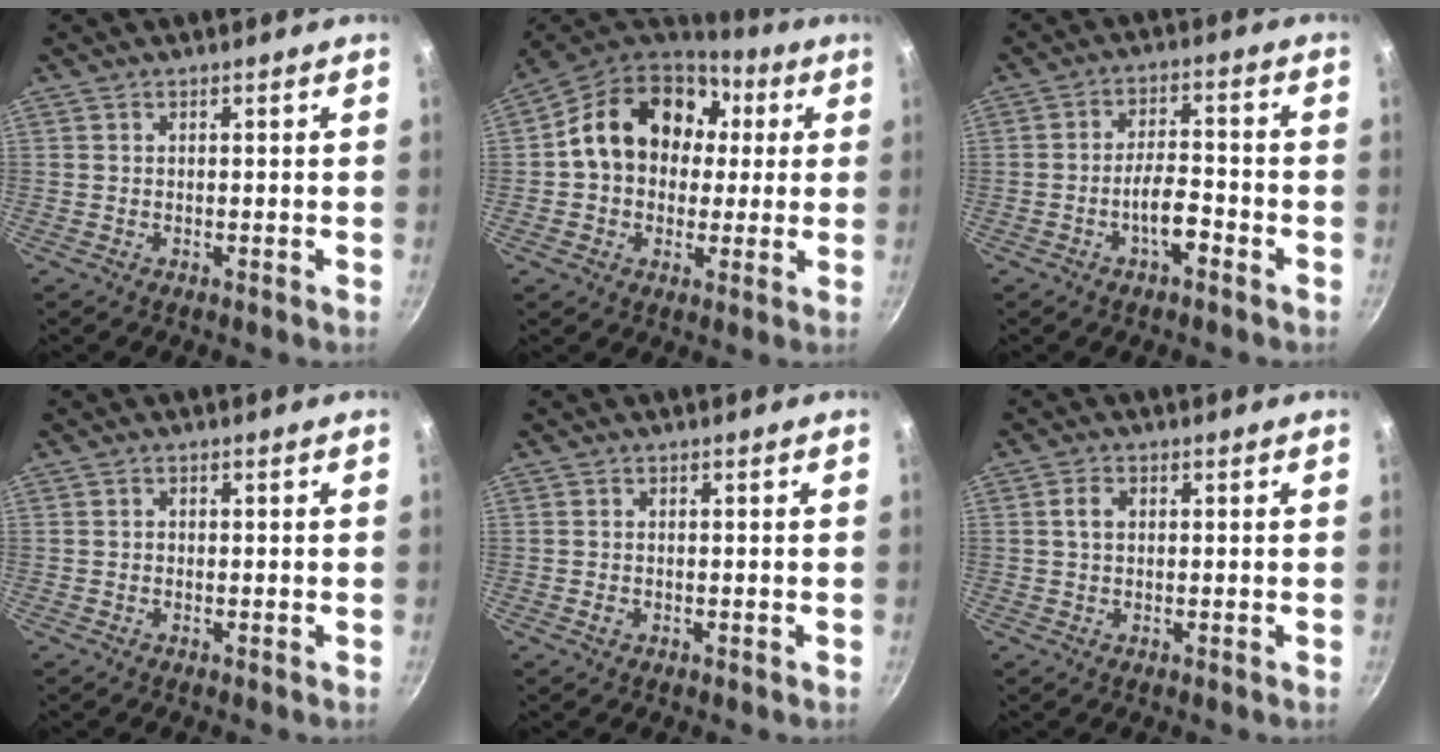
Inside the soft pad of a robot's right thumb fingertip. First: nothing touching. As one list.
[{"total": 18.6, "force": [3.3, 14.6, 11.0], "torque": [-0.160, 0.035, 0.044]}, {"total": 6.3, "force": [-3.0, 2.5, 5.0], "torque": [-0.074, 0.032, -0.052]}, {"total": 0.6, "force": [-0.1, 0.6, 0.2], "torque": [-0.003, 0.003, -0.002]}, {"total": 1.2, "force": [-0.4, 1.0, 0.6], "torque": [-0.010, 0.002, -0.006]}, {"total": 2.6, "force": [0.4, 1.8, 1.8], "torque": [-0.028, 0.007, 0.007]}]